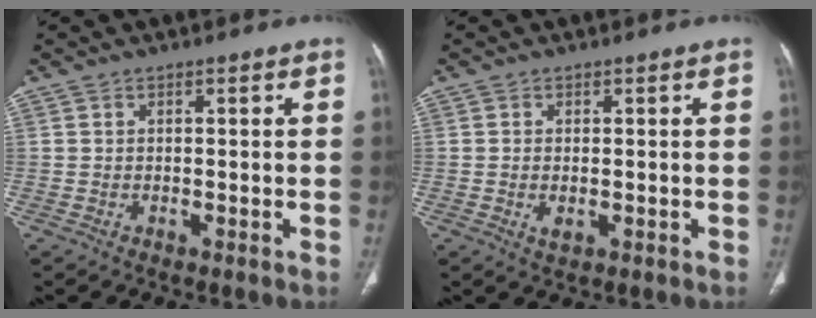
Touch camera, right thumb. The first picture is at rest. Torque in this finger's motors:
{"motor_torque": [-0.31, 0.18, -0.19, 0.13, 0.06]}